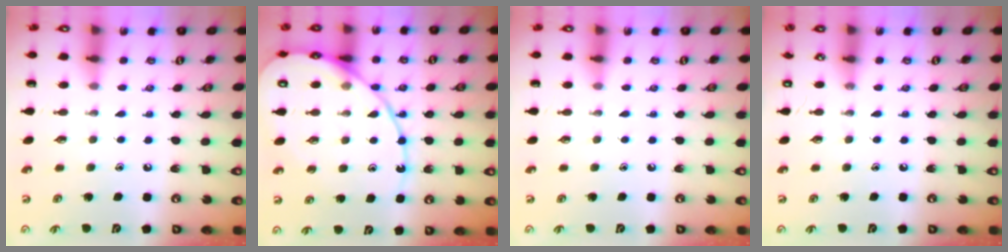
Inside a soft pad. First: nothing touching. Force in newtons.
{"total": 14.9, "press": 14.9, "slide": 1.3}
{"total": 0.0}
{"total": 0.0}